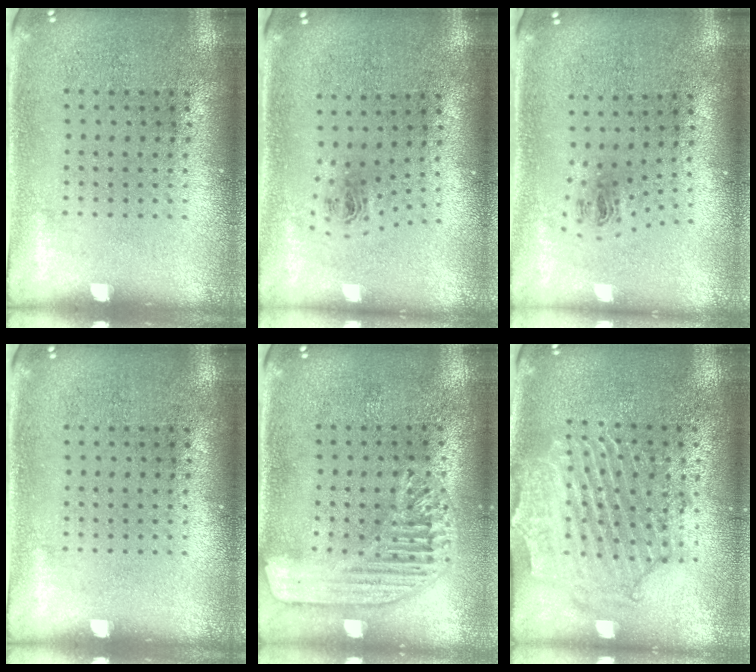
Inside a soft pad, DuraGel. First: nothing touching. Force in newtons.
{"total": 0.9, "press": 0.3, "slide": 0.8}
{"total": 1.0, "press": 0.4, "slide": 0.9}
{"total": 0.0}
{"total": 1.7, "press": 1.6, "slide": 0.5}
{"total": 2.3, "press": 2.1, "slide": 0.7}